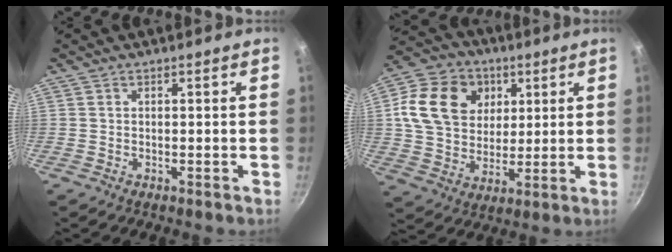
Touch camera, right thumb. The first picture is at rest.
{"total": 17.2, "force": [4.9, 13.6, 9.2], "torque": [-0.150, -0.001, 0.081]}